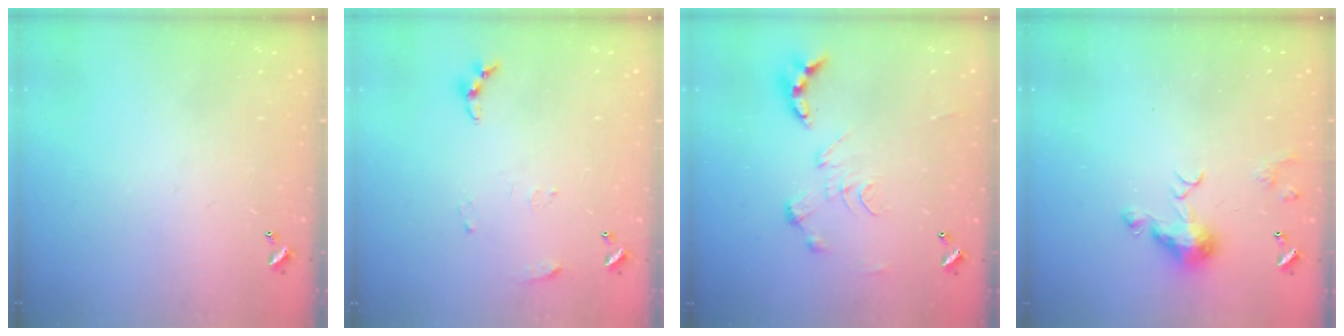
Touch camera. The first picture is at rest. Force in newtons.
{"total": 6.4, "press": 6.4, "slide": 0.7}
{"total": 0.0}
{"total": 7.3, "press": 7.3, "slide": 1.0}